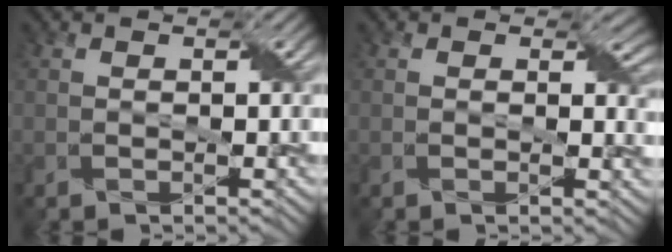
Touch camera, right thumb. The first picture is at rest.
{"total": 2.7, "force": [0.9, 1.6, 1.9], "torque": [-0.027, -0.007, 0.012]}